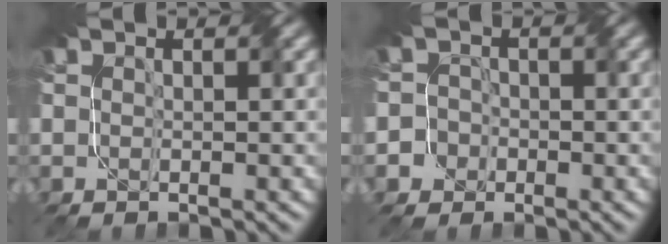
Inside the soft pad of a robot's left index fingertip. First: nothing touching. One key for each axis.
{"total": 3.1, "fx": -1.9, "fy": 2.5, "fz": -0.1, "tx": 0.025, "ty": 0.010, "tz": -0.046}